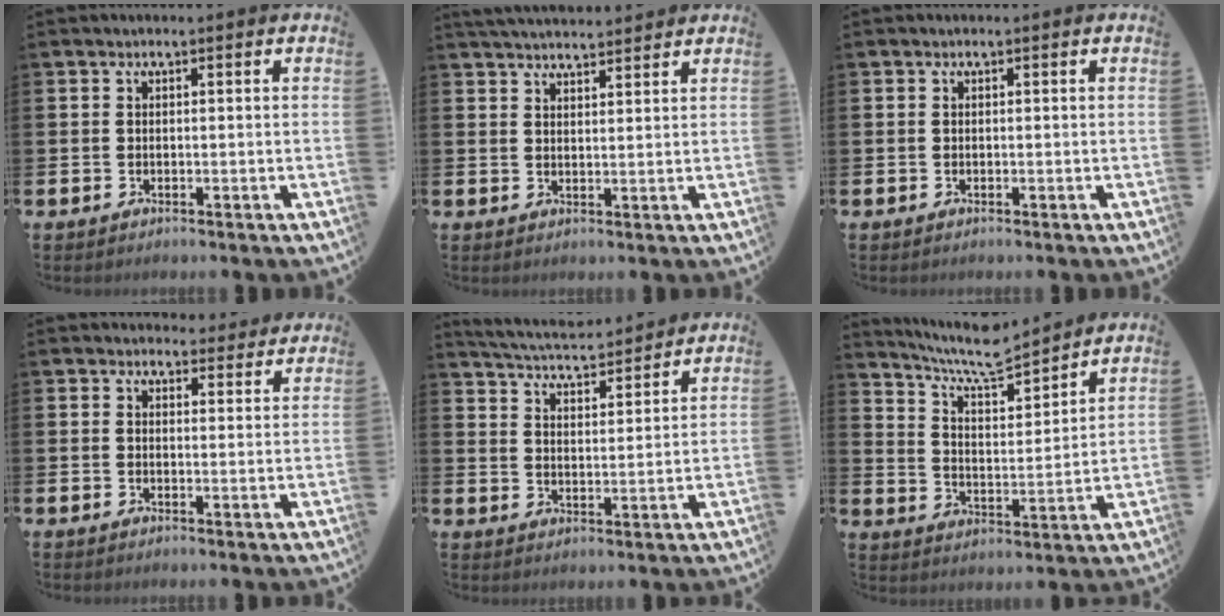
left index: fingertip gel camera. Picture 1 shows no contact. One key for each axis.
{"total": 3.6, "fx": 3.6, "fy": 0.2, "fz": 0.2, "tx": -0.011, "ty": -0.017, "tz": 0.067}
{"total": 0.0}
{"total": 3.2, "fx": 3.0, "fy": 1.0, "fz": -0.1, "tx": 0.008, "ty": -0.016, "tz": 0.052}
{"total": 5.0, "fx": 5.0, "fy": 0.4, "fz": 0.6, "tx": -0.039, "ty": -0.035, "tz": 0.086}
{"total": 8.3, "fx": 7.8, "fy": 1.1, "fz": 2.8, "tx": -0.090, "ty": -0.048, "tz": 0.139}